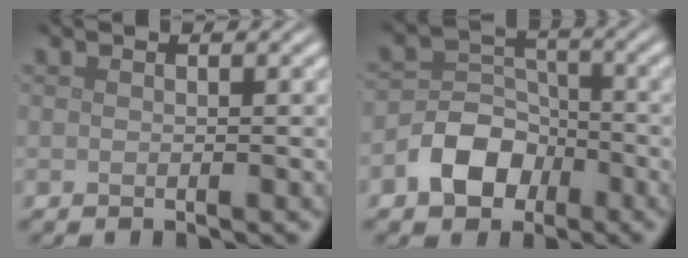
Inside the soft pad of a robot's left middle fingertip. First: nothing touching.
{"total": 5.2, "force": [-2.6, 3.8, 2.4], "torque": [-0.037, 0.002, -0.053]}